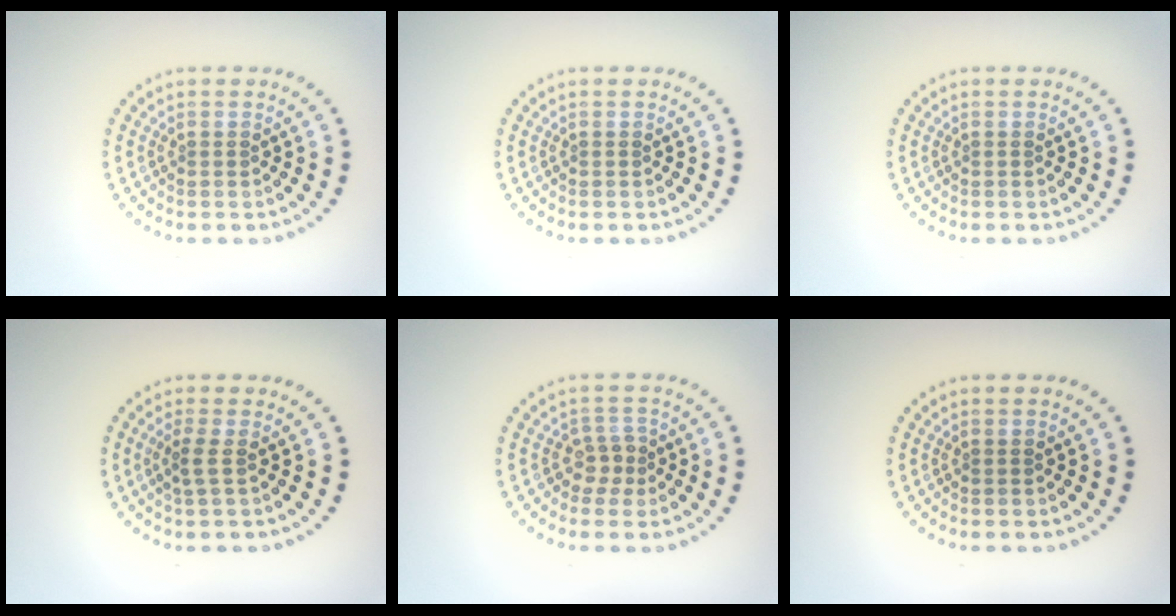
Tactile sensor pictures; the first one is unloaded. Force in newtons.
{"total": 0.0}
{"total": 0.0}
{"total": 1.6, "press": 1.1, "slide": 1.1}
{"total": 1.9, "press": 1.5, "slide": 1.2}
{"total": 0.0}